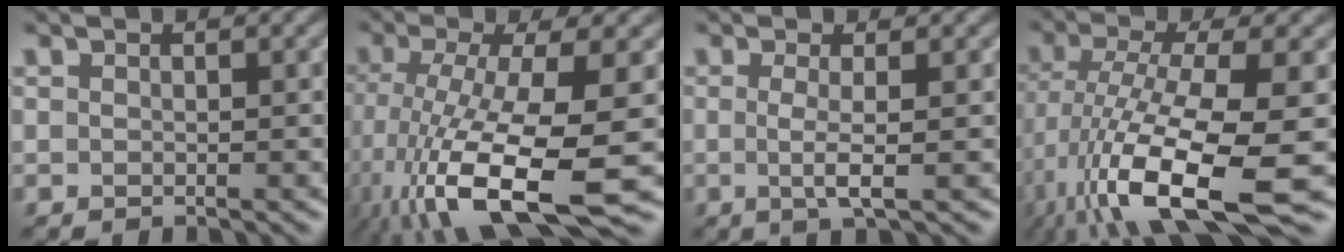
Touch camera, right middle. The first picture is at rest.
{"total": 13.2, "force": [-5.1, 3.8, 11.5], "torque": [-0.233, -0.025, -0.082]}
{"total": 2.7, "force": [-0.2, 0.5, 2.6], "torque": [-0.050, -0.007, -0.006]}
{"total": 13.2, "force": [-4.3, 4.2, 11.7], "torque": [-0.222, -0.017, -0.075]}